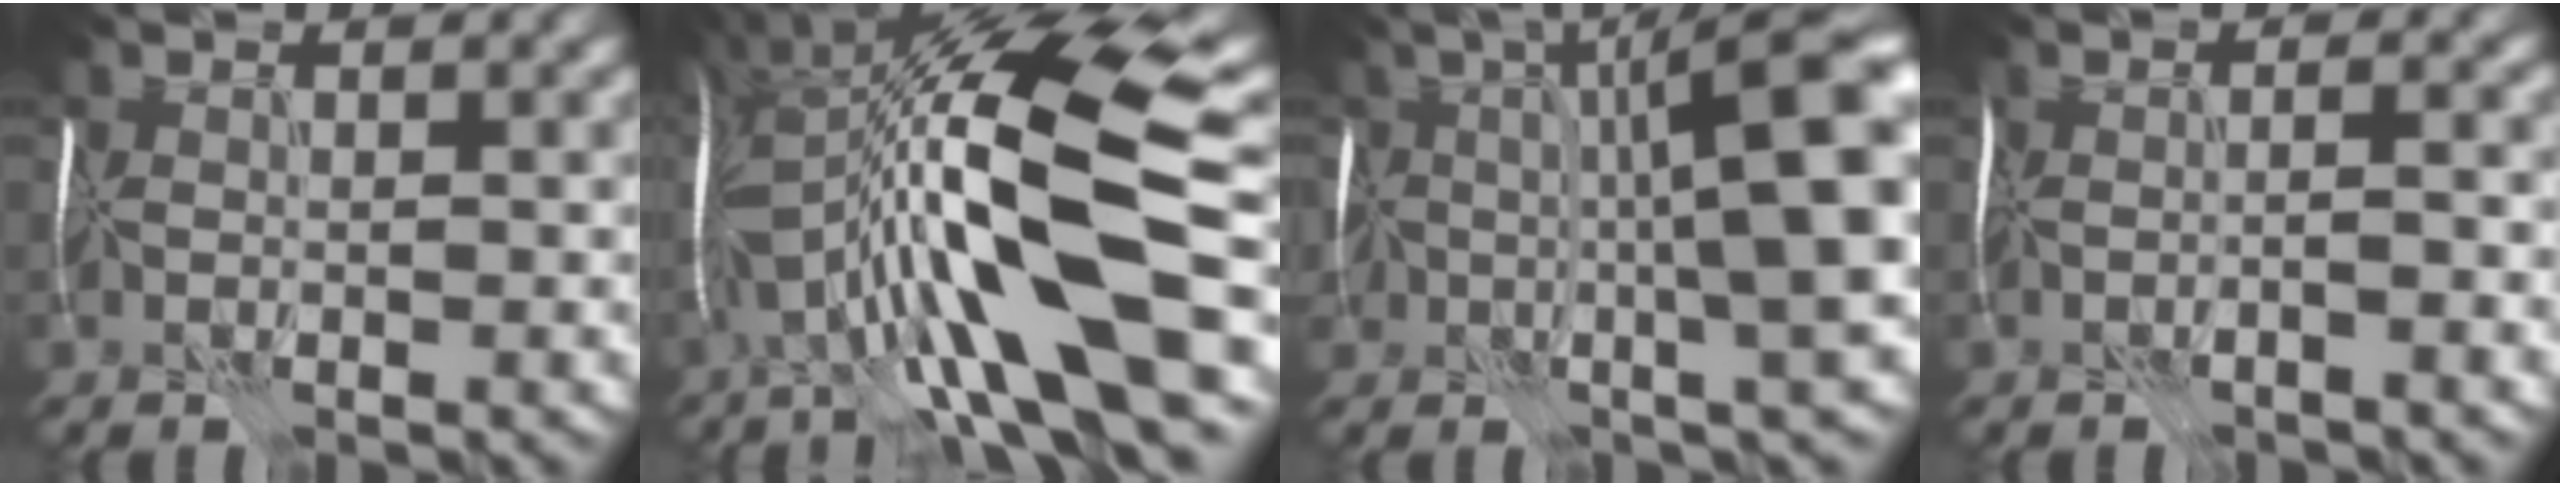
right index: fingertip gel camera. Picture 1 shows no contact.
{"total": 16.8, "force": [-1.6, 4.6, 16.0], "torque": [-0.301, 0.037, -0.026]}
{"total": 12.2, "force": [1.4, 2.9, 11.8], "torque": [-0.164, 0.018, 0.031]}
{"total": 2.3, "force": [-1.4, 0.3, 1.8], "torque": [-0.026, 0.003, -0.021]}